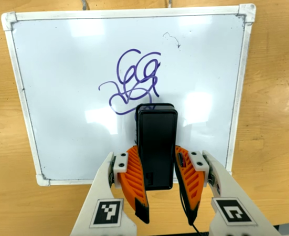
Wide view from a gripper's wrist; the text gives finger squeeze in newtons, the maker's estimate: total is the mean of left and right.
{"total": 8.8, "left": 7.2, "right": 10.4}